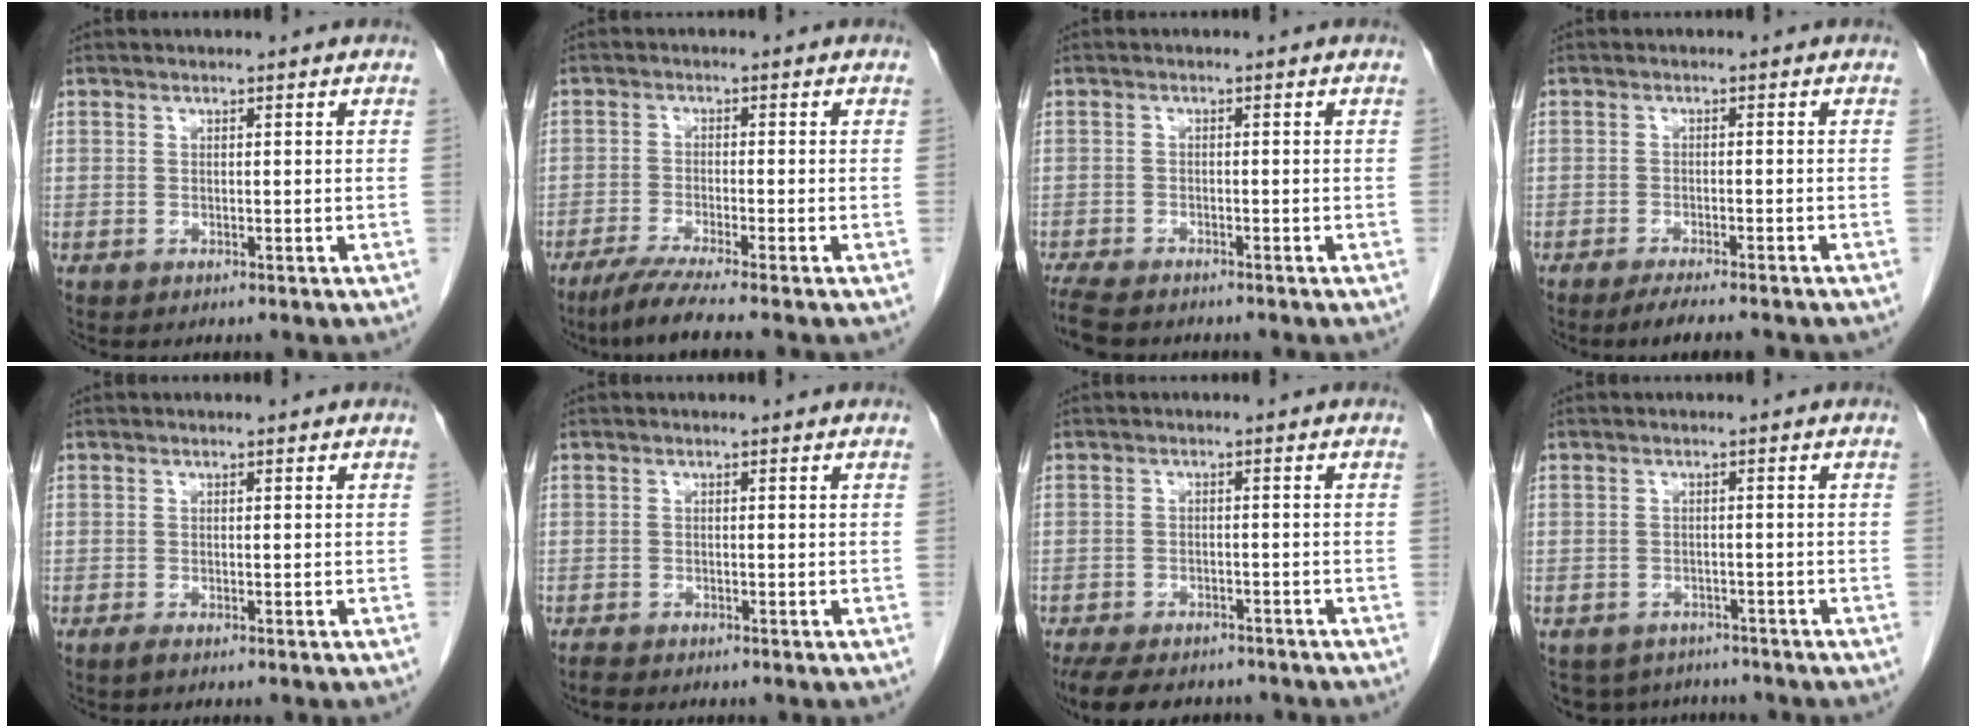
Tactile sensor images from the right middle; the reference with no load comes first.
{"total": 5.9, "force": [-4.7, -1.1, 3.5], "torque": [-0.063, -0.021, -0.085]}
{"total": 6.0, "force": [-5.2, 1.5, 2.6], "torque": [-0.046, -0.014, -0.087]}
{"total": 5.7, "force": [-4.8, 0.3, 3.1], "torque": [-0.039, -0.010, -0.068]}
{"total": 0.7, "force": [-0.5, 0.0, 0.5], "torque": [-0.014, -0.002, -0.009]}
{"total": 1.2, "force": [-1.1, 0.2, 0.4], "torque": [-0.016, -0.004, -0.019]}
{"total": 11.8, "force": [-9.9, 4.2, 4.8], "torque": [-0.099, -0.010, -0.136]}
{"total": 6.6, "force": [-5.9, 2.9, 0.5], "torque": [-0.010, 0.003, -0.076]}